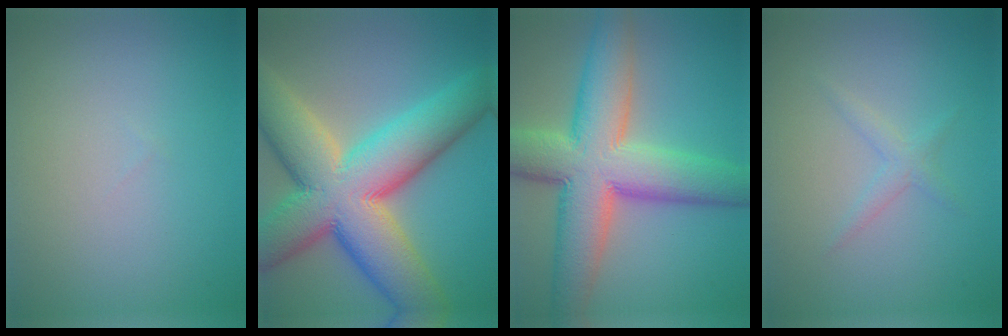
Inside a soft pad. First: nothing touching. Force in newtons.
{"total": 15.0, "press": 15.0, "slide": 1.2}
{"total": 11.6, "press": 11.6, "slide": 0.7}
{"total": 1.3, "press": 1.3, "slide": 0.0}